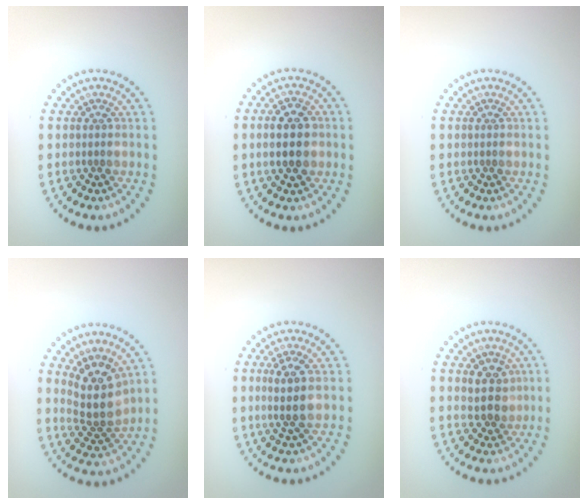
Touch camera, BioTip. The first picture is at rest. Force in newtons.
{"total": 4.0, "press": 4.0, "slide": 0.4}
{"total": 0.0}
{"total": 3.9, "press": 3.3, "slide": 2.2}
{"total": 2.5, "press": 2.1, "slide": 1.3}
{"total": 2.5, "press": 2.2, "slide": 1.0}